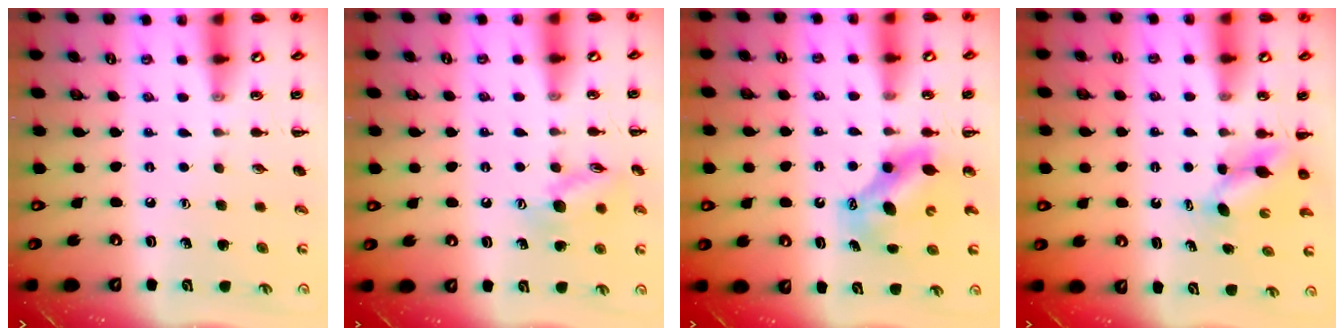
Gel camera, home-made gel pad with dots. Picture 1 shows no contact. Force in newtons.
{"total": 11.1, "press": 11.1, "slide": 1.0}
{"total": 6.9, "press": 6.7, "slide": 1.6}
{"total": 4.2, "press": 4.2, "slide": 0.5}